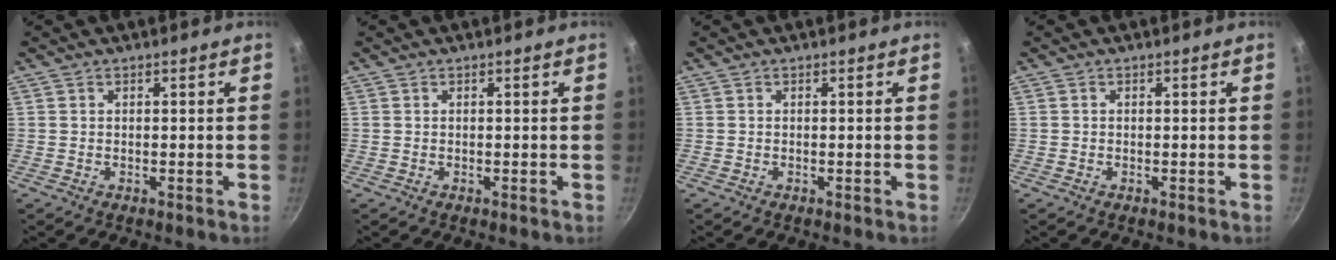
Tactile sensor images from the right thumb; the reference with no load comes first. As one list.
[{"total": 0.0}, {"total": 0.0}, {"total": 0.0}]